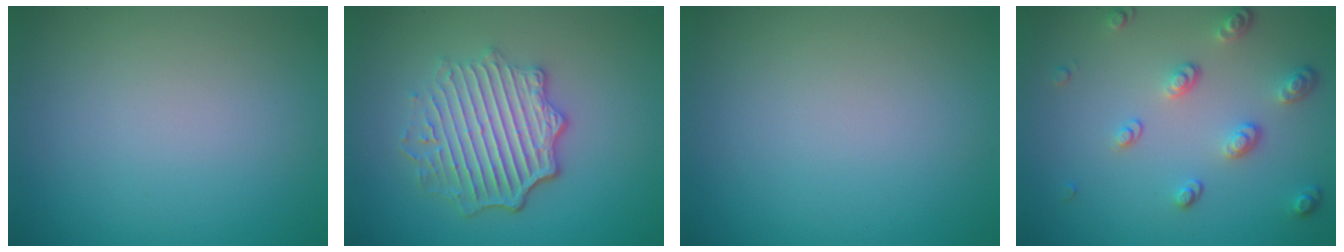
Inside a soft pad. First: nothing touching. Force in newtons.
{"total": 5.7, "press": 4.4, "slide": 3.5}
{"total": 0.0}
{"total": 3.3, "press": 2.5, "slide": 2.1}